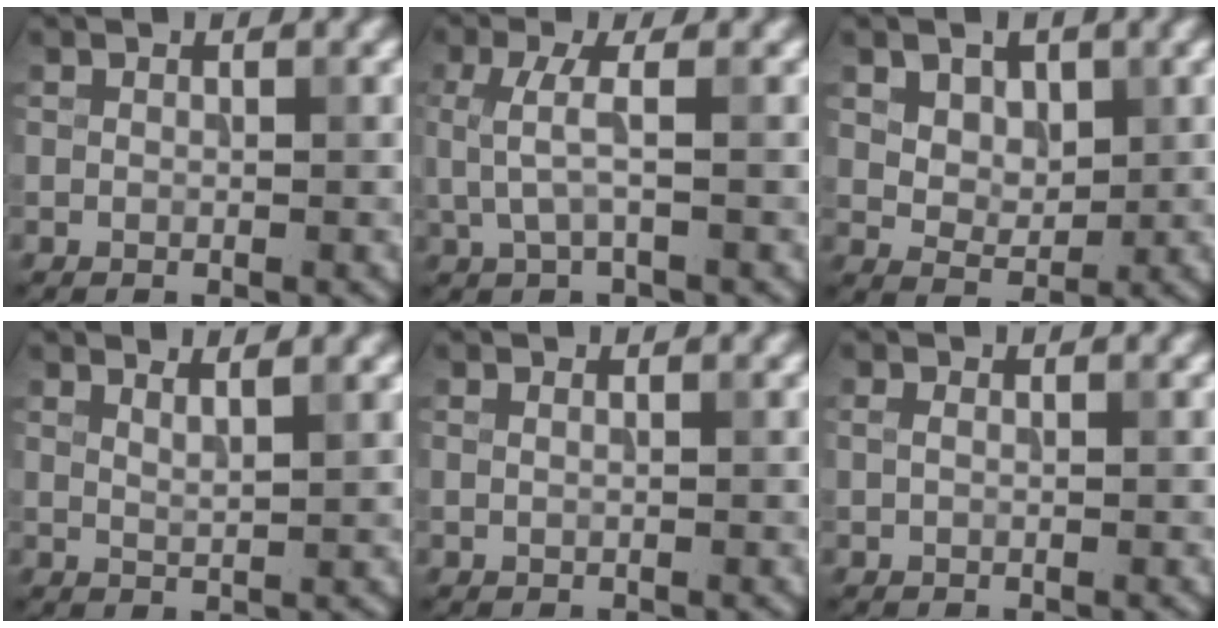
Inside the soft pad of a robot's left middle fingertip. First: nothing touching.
{"total": 2.5, "force": [0.2, 0.3, 2.5], "torque": [-0.064, 0.003, 0.005]}
{"total": 3.4, "force": [1.5, 2.3, 2.1], "torque": [-0.051, -0.005, 0.036]}
{"total": 2.0, "force": [1.6, 0.2, 1.3], "torque": [-0.016, 0.012, 0.018]}
{"total": 0.0}
{"total": 0.7, "force": [0.0, 0.3, 0.6], "torque": [-0.018, 0.002, 0.001]}